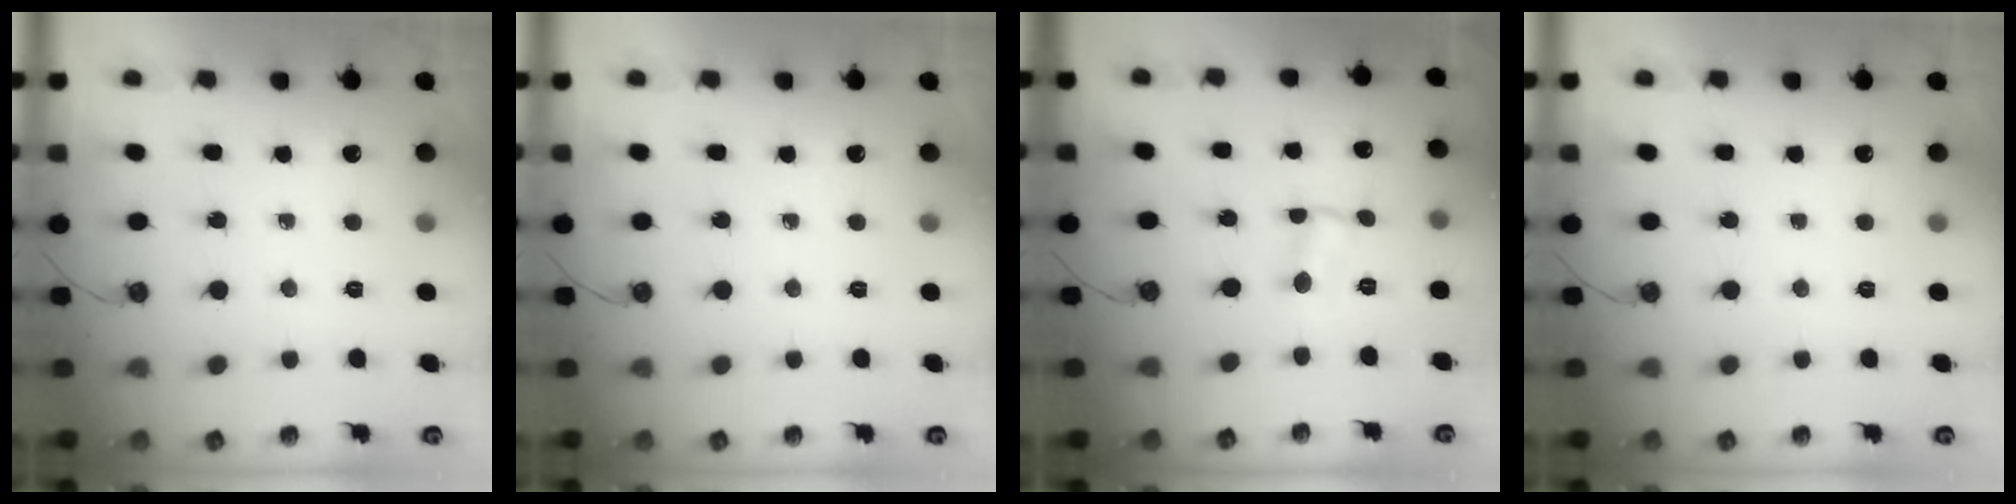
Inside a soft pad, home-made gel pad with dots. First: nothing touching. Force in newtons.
{"total": 0.0}
{"total": 1.0, "press": 1.0, "slide": 0.2}
{"total": 0.0}